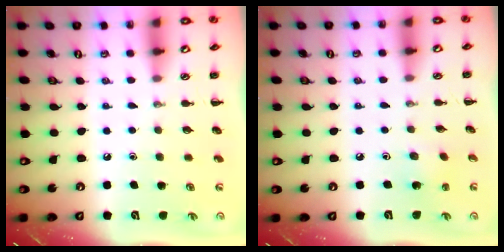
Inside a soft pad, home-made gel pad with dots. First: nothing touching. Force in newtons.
{"total": 1.8, "press": 1.6, "slide": 0.6}